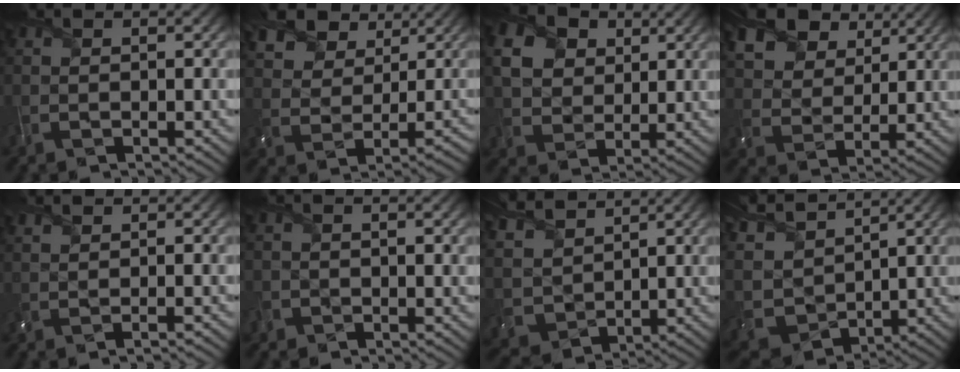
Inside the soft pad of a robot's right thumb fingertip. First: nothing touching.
{"total": 9.6, "force": [6.1, 5.6, 4.9], "torque": [-0.122, 0.016, 0.100]}
{"total": 7.9, "force": [3.0, 6.2, 3.9], "torque": [-0.119, 0.003, 0.050]}
{"total": 13.9, "force": [8.4, 8.8, 6.6], "torque": [-0.189, 0.011, 0.165]}
{"total": 1.3, "force": [0.6, 0.0, 1.1], "torque": [-0.026, 0.003, 0.010]}
{"total": 1.2, "force": [-0.5, 1.0, 0.1], "torque": [0.000, -0.009, -0.009]}
{"total": 9.5, "force": [5.6, 5.6, 5.1], "torque": [-0.166, 0.020, 0.109]}
{"total": 12.1, "force": [5.7, 7.7, 7.5], "torque": [-0.232, 0.018, 0.108]}